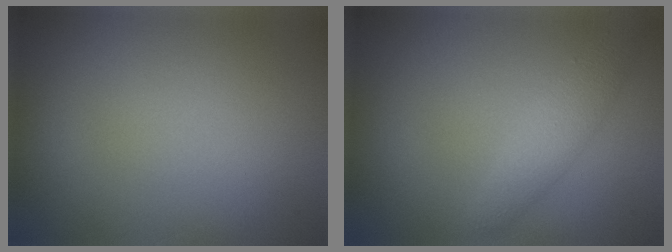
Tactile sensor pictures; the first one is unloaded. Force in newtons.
{"total": 2.2, "press": 2.2, "slide": 0.1}